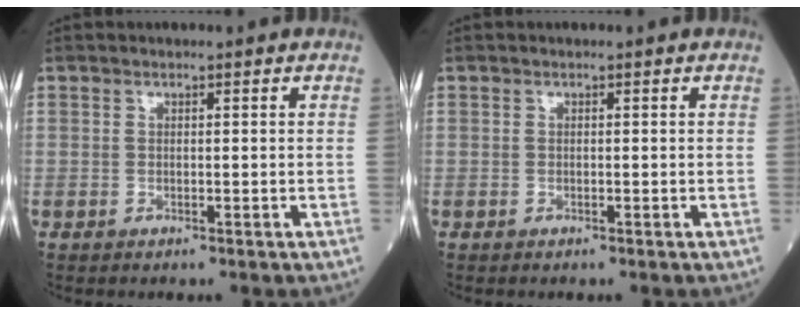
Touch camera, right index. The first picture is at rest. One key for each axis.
{"total": 0.0}